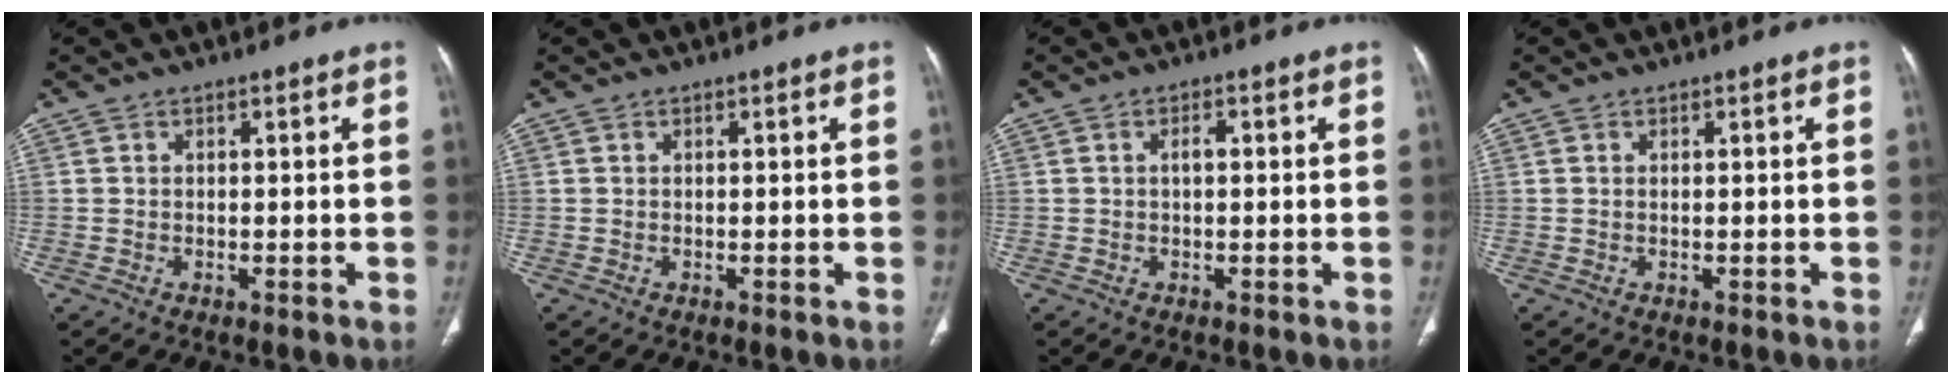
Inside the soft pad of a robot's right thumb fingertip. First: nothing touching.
{"total": 0.0}
{"total": 1.3, "force": [0.1, 0.7, 1.2], "torque": [-0.018, 0.003, -0.001]}
{"total": 0.0}